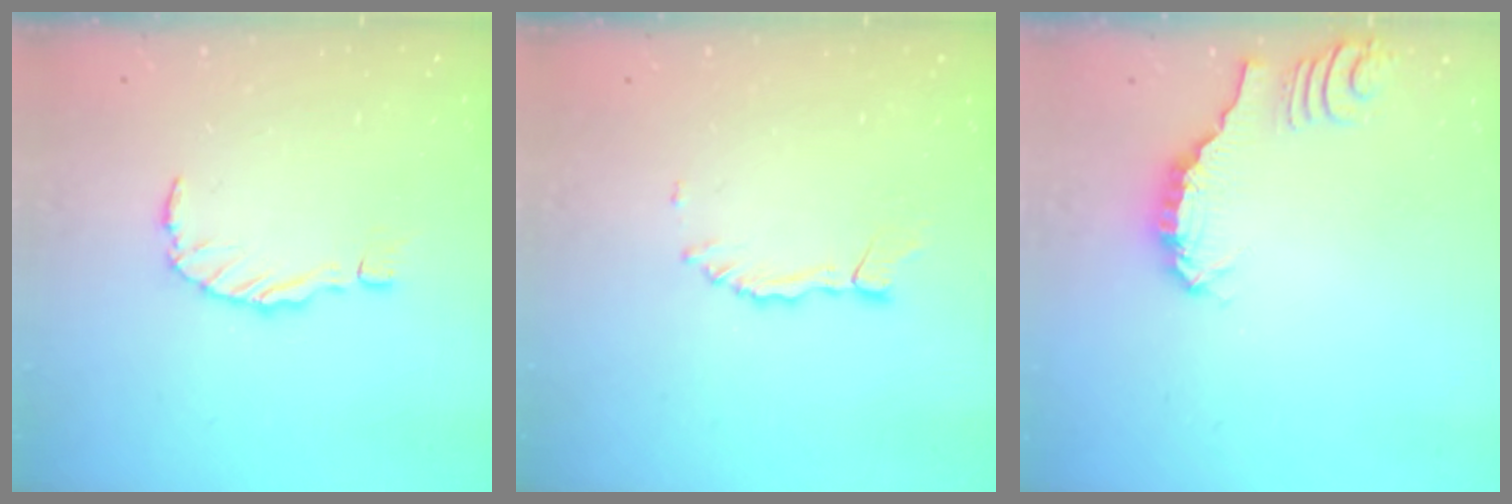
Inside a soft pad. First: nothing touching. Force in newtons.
{"total": 2.7, "press": 2.7, "slide": 0.3}
{"total": 1.3, "press": 1.3, "slide": 0.3}